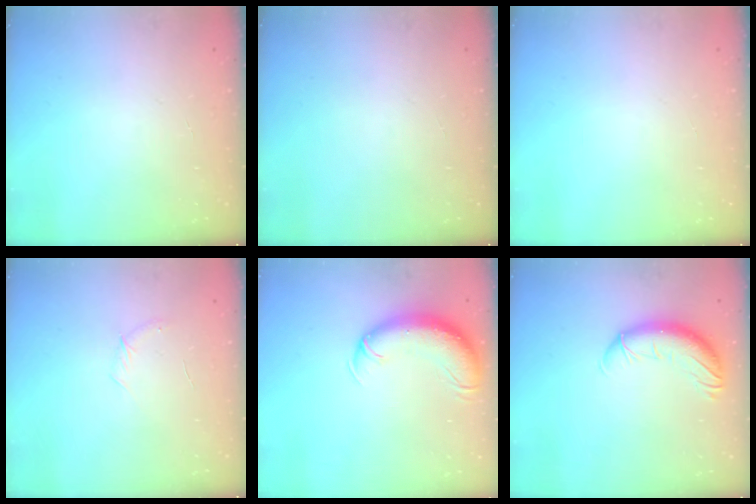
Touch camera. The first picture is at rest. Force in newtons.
{"total": 0.0}
{"total": 0.0}
{"total": 5.1, "press": 4.9, "slide": 1.5}
{"total": 13.3, "press": 12.9, "slide": 3.5}
{"total": 11.0, "press": 10.8, "slide": 1.9}